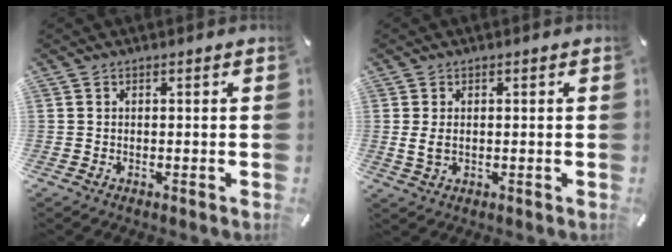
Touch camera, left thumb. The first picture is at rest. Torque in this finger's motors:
{"motor_torque": [0.04, -0.13, 0.11, 0.30, 0.09]}